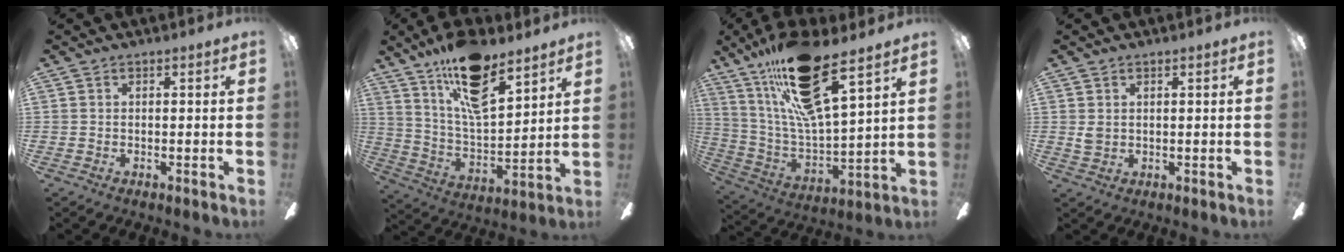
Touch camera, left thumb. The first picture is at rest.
{"total": 18.2, "force": [12.9, 6.7, 11.0], "torque": [-0.196, -0.066, 0.222]}
{"total": 21.7, "force": [14.4, 5.4, 15.3], "torque": [-0.302, -0.071, 0.238]}
{"total": 2.1, "force": [0.8, 1.5, 1.3], "torque": [-0.028, 0.004, 0.015]}